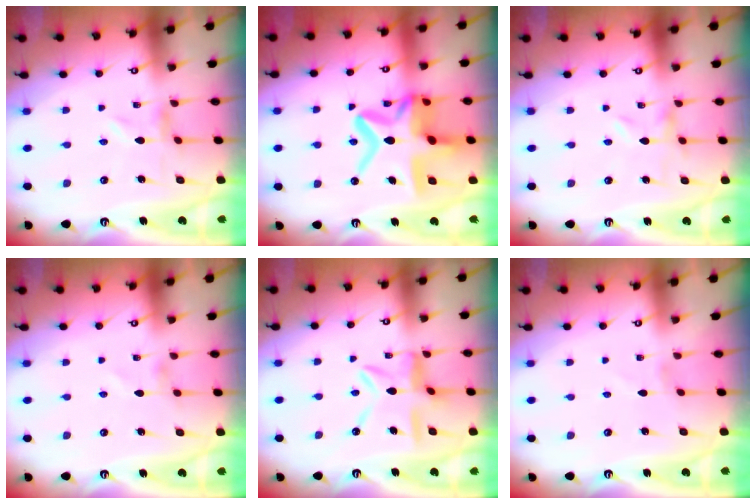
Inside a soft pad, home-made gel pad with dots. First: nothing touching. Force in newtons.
{"total": 20.0, "press": 19.9, "slide": 1.9}
{"total": 0.0}
{"total": 0.0}
{"total": 12.7, "press": 12.6, "slide": 1.3}
{"total": 1.3, "press": 1.3, "slide": 0.1}